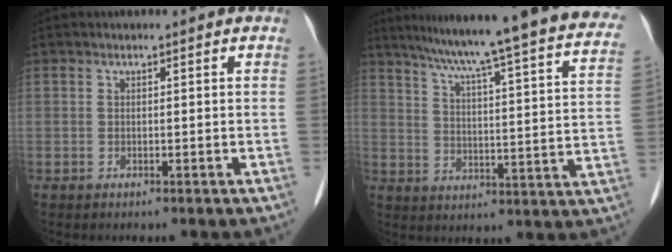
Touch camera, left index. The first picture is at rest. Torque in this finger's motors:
{"motor_torque": [0.10, -0.22, -0.06, 0.02]}